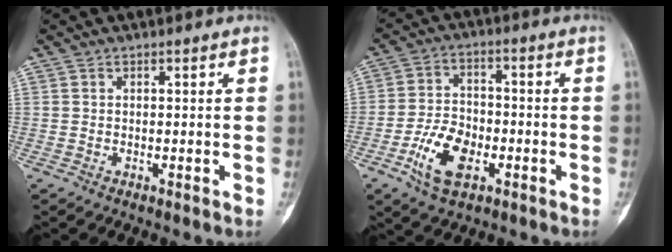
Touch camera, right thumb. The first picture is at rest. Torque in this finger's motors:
{"motor_torque": [0.05, 0.32, 0.33, 0.15, -0.01]}